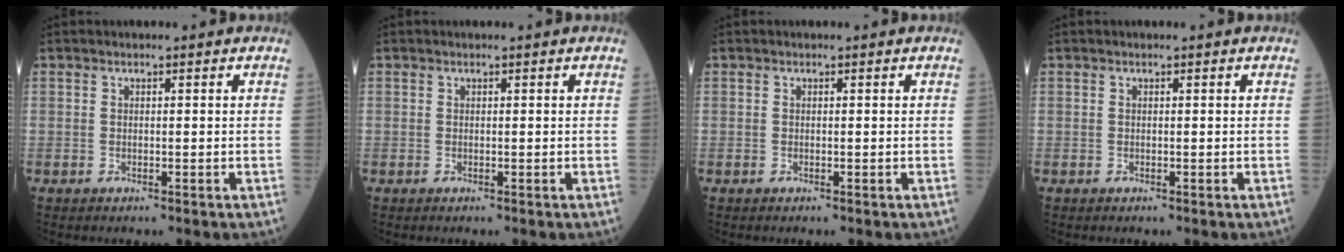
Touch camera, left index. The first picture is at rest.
{"total": 0.0}
{"total": 0.0}
{"total": 0.0}